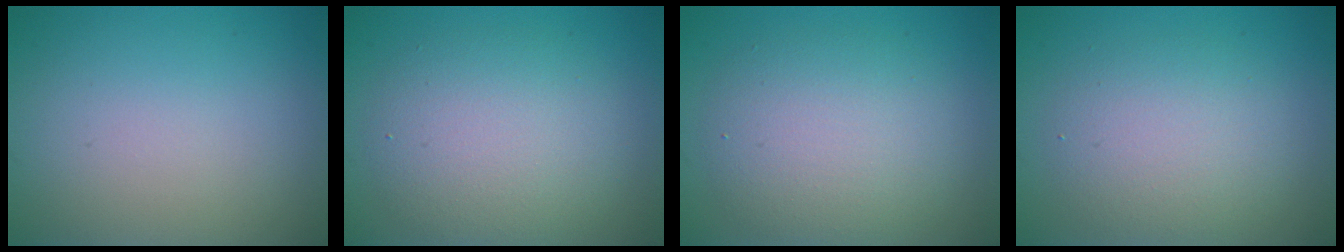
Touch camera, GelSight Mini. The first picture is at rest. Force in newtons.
{"total": 5.7, "press": 5.7, "slide": 0.4}
{"total": 5.2, "press": 5.2, "slide": 0.4}
{"total": 4.1, "press": 4.1, "slide": 0.2}